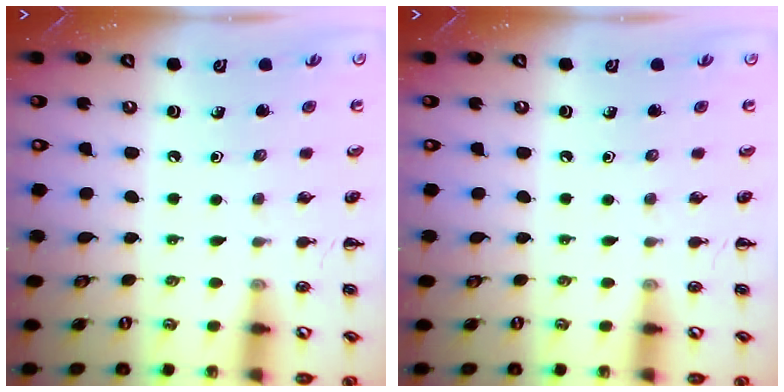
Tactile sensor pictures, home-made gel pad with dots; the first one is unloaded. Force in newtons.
{"total": 0.0}